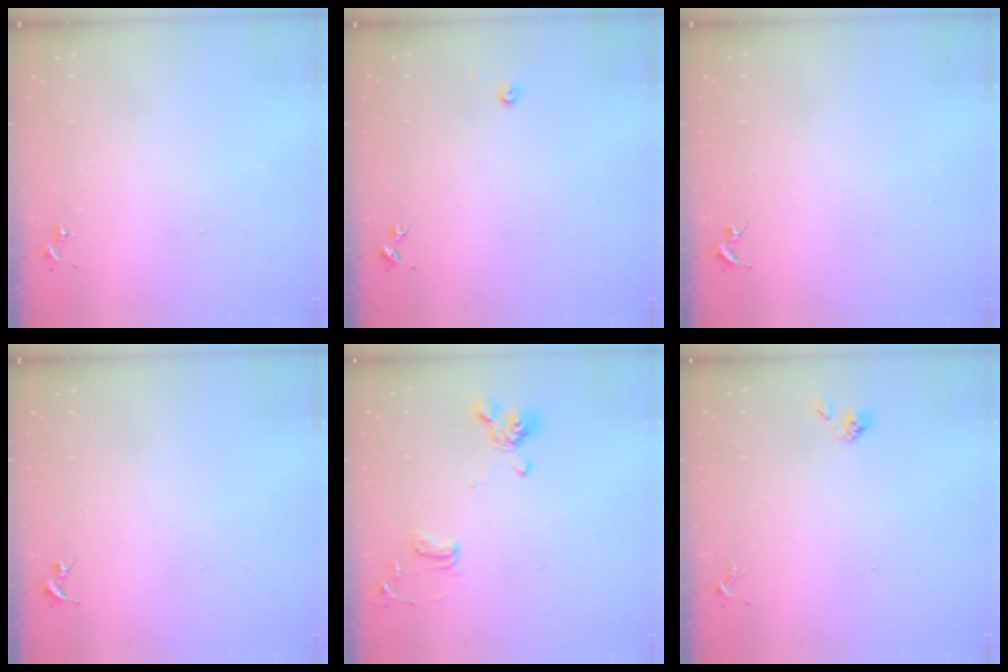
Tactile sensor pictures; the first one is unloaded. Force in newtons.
{"total": 3.5, "press": 3.5, "slide": 0.3}
{"total": 0.0}
{"total": 0.0}
{"total": 12.3, "press": 12.2, "slide": 1.8}
{"total": 3.6, "press": 3.4, "slide": 1.3}